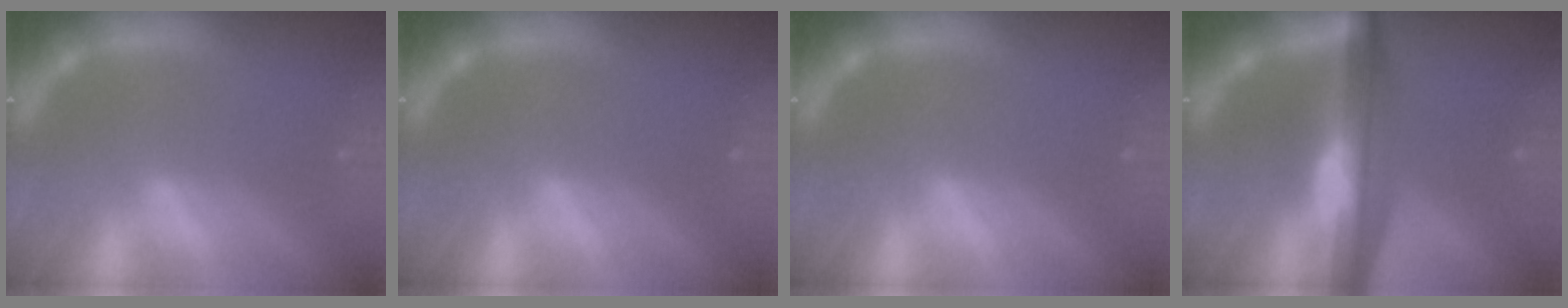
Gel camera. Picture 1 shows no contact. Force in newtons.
{"total": 0.0}
{"total": 0.0}
{"total": 9.6}